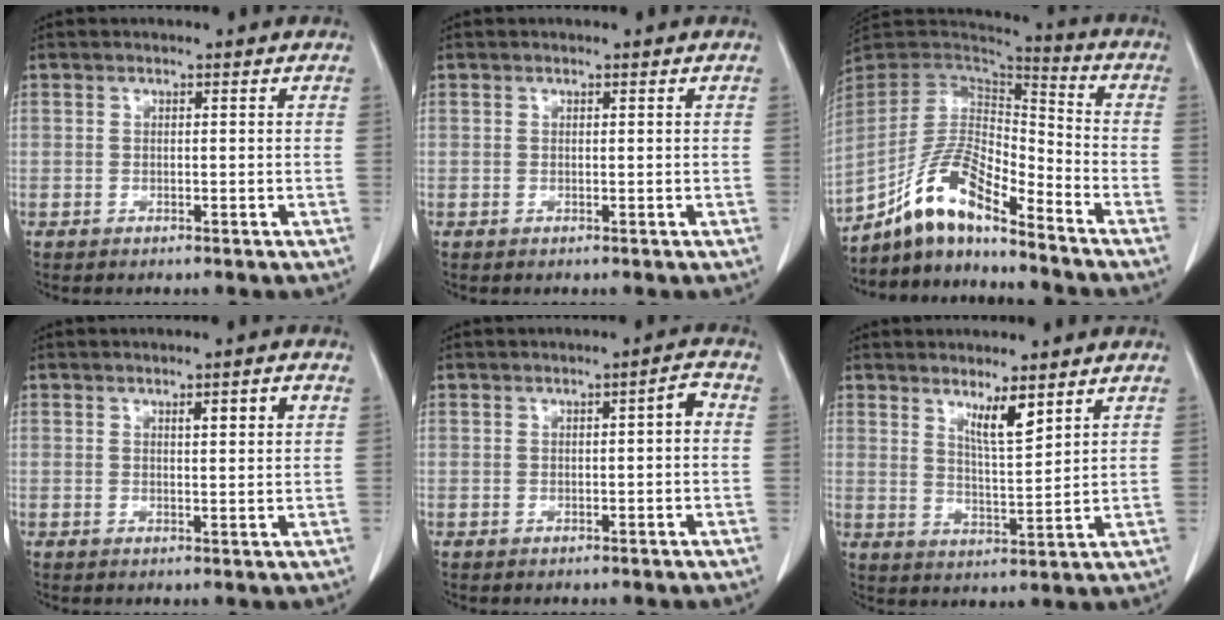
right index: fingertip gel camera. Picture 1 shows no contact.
{"total": 0.0}
{"total": 13.1, "force": [-9.7, 3.0, 8.2], "torque": [-0.168, 0.021, -0.181]}
{"total": 3.1, "force": [1.3, 0.3, 2.8], "torque": [-0.043, 0.002, 0.018]}
{"total": 2.3, "force": [0.1, 0.4, 2.2], "torque": [-0.030, 0.008, -0.001]}
{"total": 5.2, "force": [3.5, 0.5, 3.8], "torque": [-0.067, -0.015, 0.065]}